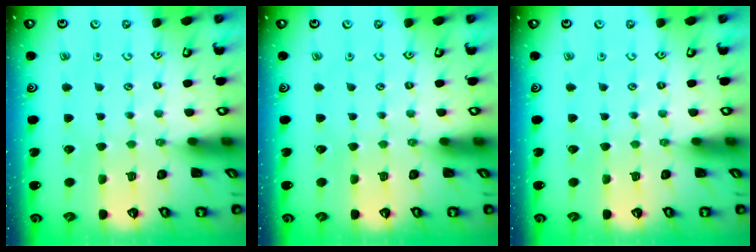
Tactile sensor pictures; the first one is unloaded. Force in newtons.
{"total": 0.0}
{"total": 0.0}